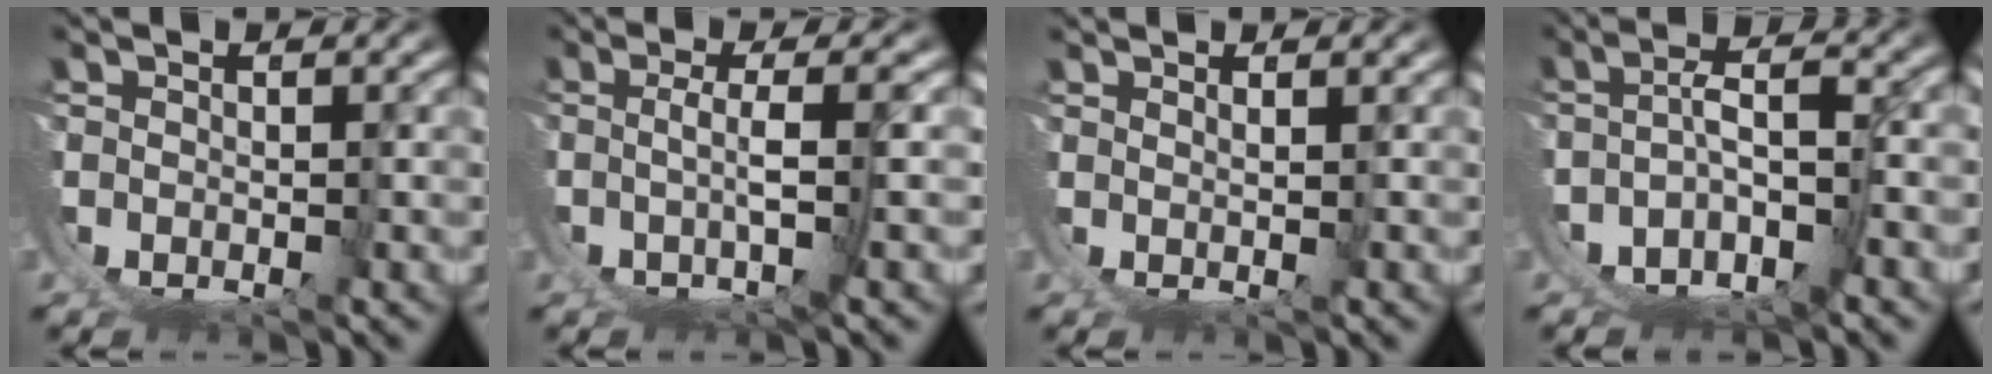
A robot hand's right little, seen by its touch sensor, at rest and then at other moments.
{"total": 4.0, "force": [-0.3, -1.4, 3.7], "torque": [-0.049, -0.009, 0.003]}
{"total": 1.6, "force": [1.0, -1.2, 0.4], "torque": [-0.001, -0.008, 0.026]}
{"total": 6.5, "force": [-3.2, 3.9, 4.1], "torque": [-0.071, -0.018, -0.046]}